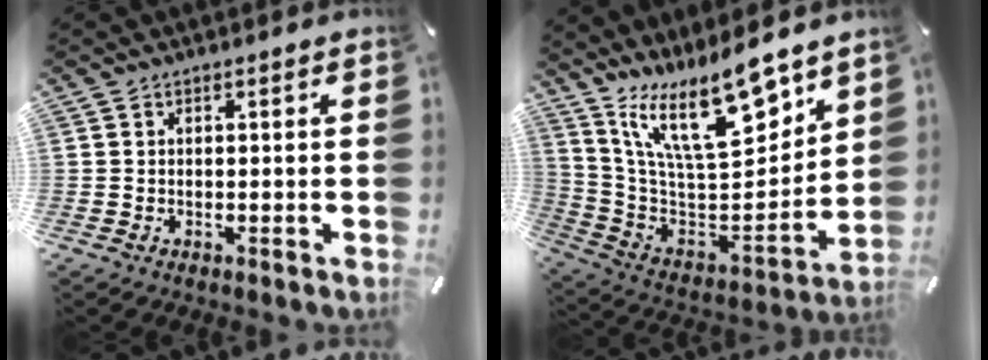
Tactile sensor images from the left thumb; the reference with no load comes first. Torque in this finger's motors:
{"motor_torque": [2.15, 0.89, 1.33, -1.44, 0.49]}